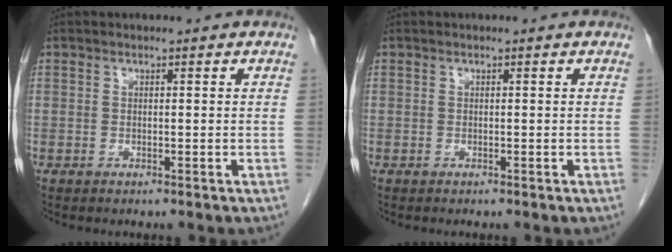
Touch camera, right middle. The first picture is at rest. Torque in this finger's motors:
{"motor_torque": [0.19, -0.03, 0.04, 0.01]}